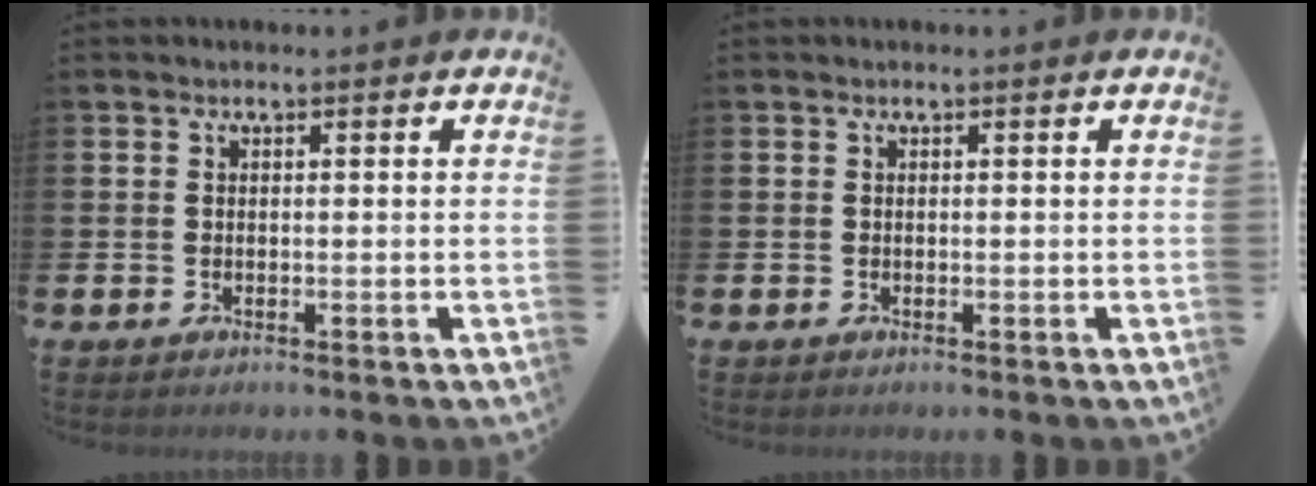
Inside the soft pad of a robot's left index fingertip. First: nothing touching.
{"total": 0.0}